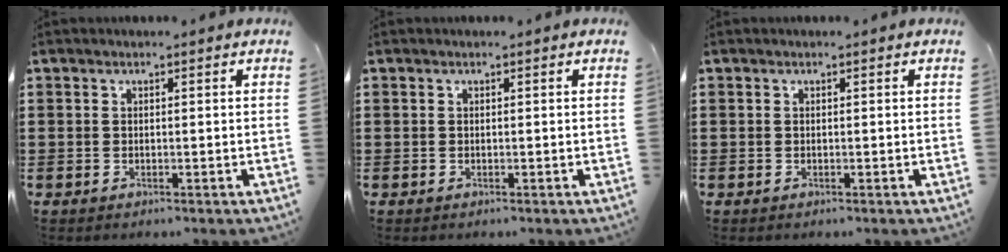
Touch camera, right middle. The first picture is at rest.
{"total": 0.0}
{"total": 0.0}